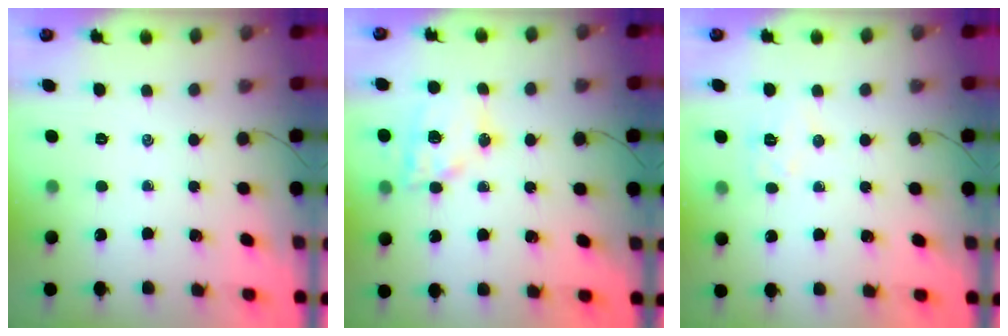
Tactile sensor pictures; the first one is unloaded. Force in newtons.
{"total": 13.9, "press": 13.6, "slide": 2.9}
{"total": 6.1, "press": 6.0, "slide": 1.1}